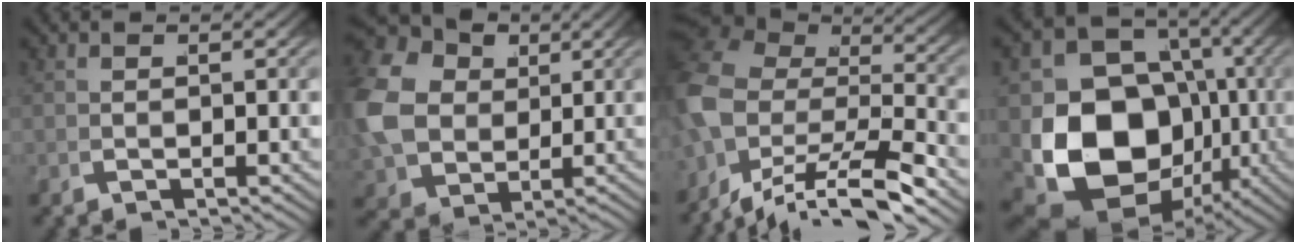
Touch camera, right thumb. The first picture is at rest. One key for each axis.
{"total": 11.4, "fx": 2.5, "fy": 9.3, "fz": 6.2, "tx": -0.163, "ty": -0.022, "tz": 0.055}
{"total": 12.0, "fx": -3.5, "fy": 8.0, "fz": 8.3, "tx": -0.187, "ty": -0.049, "tz": -0.038}
{"total": 17.4, "fx": -2.3, "fy": 13.4, "fz": 10.9, "tx": -0.225, "ty": -0.079, "tz": -0.001}